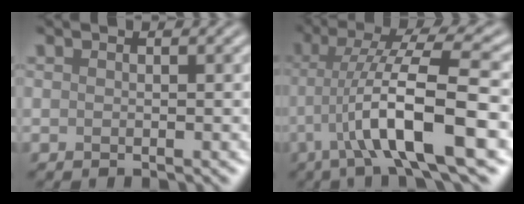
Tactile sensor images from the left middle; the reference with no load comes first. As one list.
[{"total": 9.3, "force": [-2.5, 1.6, 8.8], "torque": [-0.140, 0.025, -0.043]}]